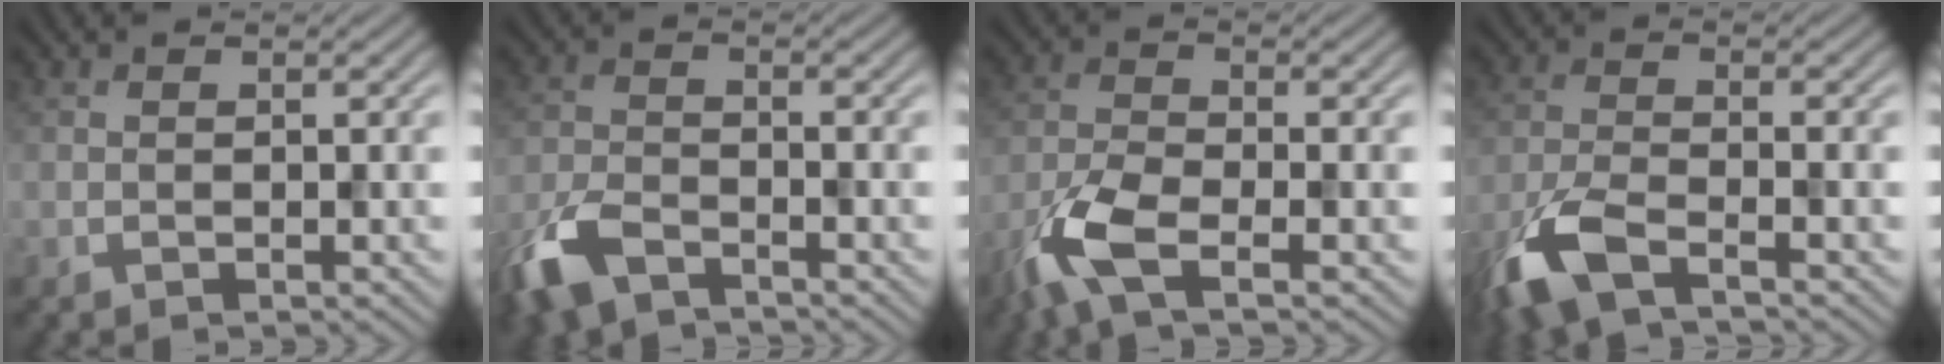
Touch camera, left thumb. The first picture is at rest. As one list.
[{"total": 6.7, "force": [-4.7, 2.6, 3.9], "torque": [-0.092, -0.010, -0.107]}, {"total": 7.2, "force": [-4.0, 2.5, 5.4], "torque": [-0.127, -0.010, -0.096]}, {"total": 7.4, "force": [-4.7, 2.1, 5.3], "torque": [-0.120, -0.011, -0.110]}]